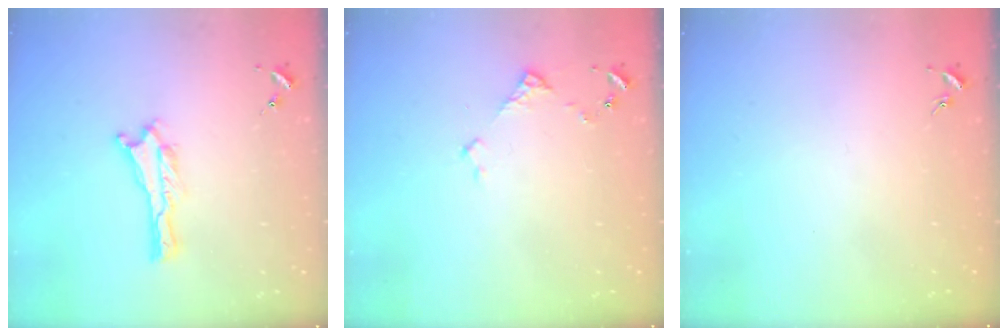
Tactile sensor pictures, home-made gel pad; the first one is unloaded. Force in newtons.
{"total": 3.5, "press": 3.5, "slide": 0.4}
{"total": 0.0}